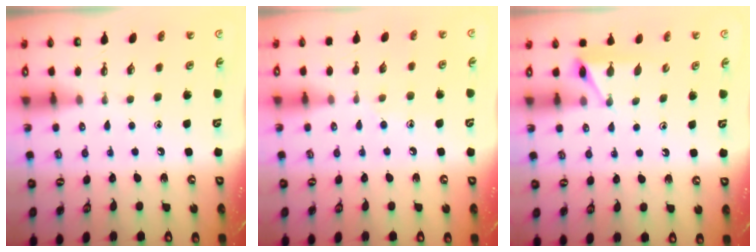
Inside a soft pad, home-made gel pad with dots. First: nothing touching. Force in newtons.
{"total": 8.7, "press": 8.7, "slide": 0.8}
{"total": 5.0, "press": 5.0, "slide": 0.5}